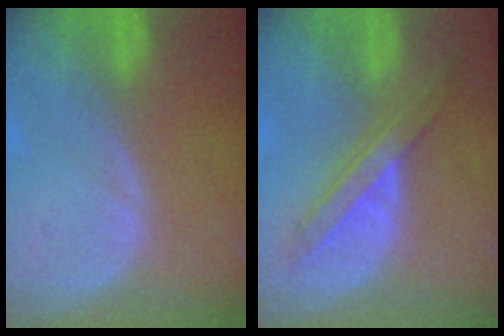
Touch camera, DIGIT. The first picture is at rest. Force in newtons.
{"total": 7.2, "press": 6.2, "slide": 3.5}